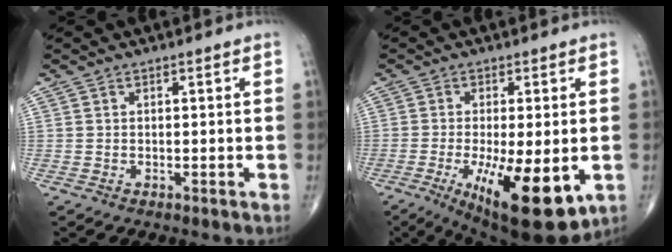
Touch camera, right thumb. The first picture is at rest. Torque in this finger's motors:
{"motor_torque": [0.63, 2.05, 0.35, -0.24, 0.41]}